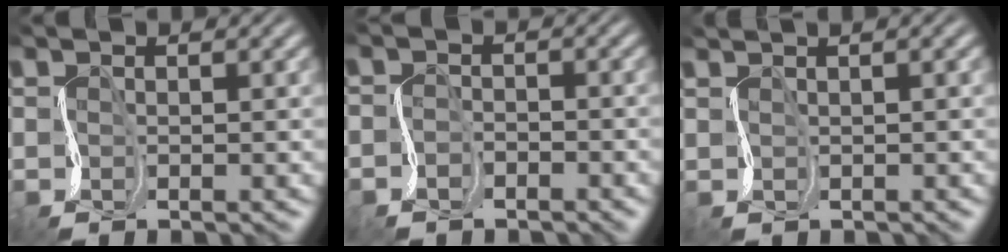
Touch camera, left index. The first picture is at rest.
{"total": 1.3, "force": [-1.0, 0.0, -0.8], "torque": [0.005, 0.008, -0.027]}
{"total": 1.4, "force": [1.2, 0.5, 0.5], "torque": [0.001, 0.017, 0.004]}